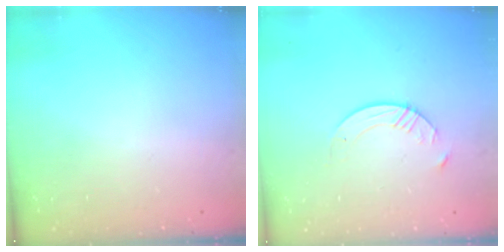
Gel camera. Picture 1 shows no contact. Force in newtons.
{"total": 5.6, "press": 5.6, "slide": 0.7}